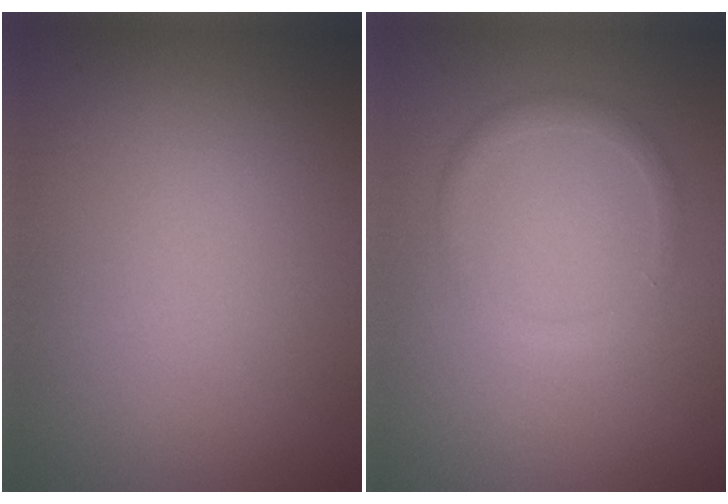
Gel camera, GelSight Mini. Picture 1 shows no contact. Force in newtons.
{"total": 1.3, "press": 1.3, "slide": 0.0}